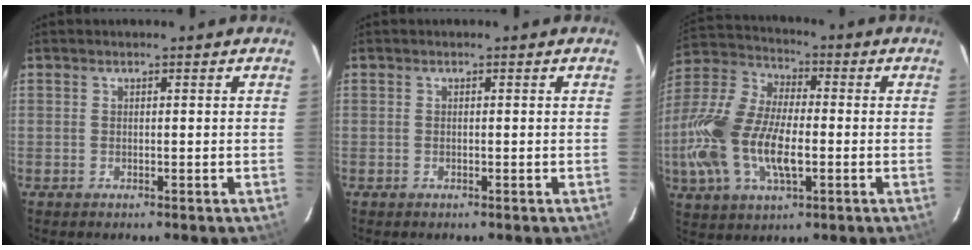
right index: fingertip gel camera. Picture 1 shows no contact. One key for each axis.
{"total": 0.0}
{"total": 19.8, "fx": -4.0, "fy": 9.7, "fz": 16.8, "tx": -0.369, "ty": -0.005, "tz": -0.073}